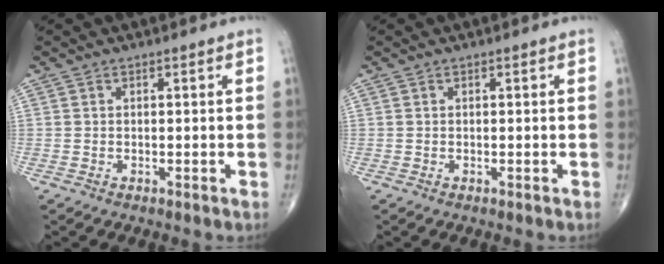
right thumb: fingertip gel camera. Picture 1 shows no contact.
{"total": 0.0}